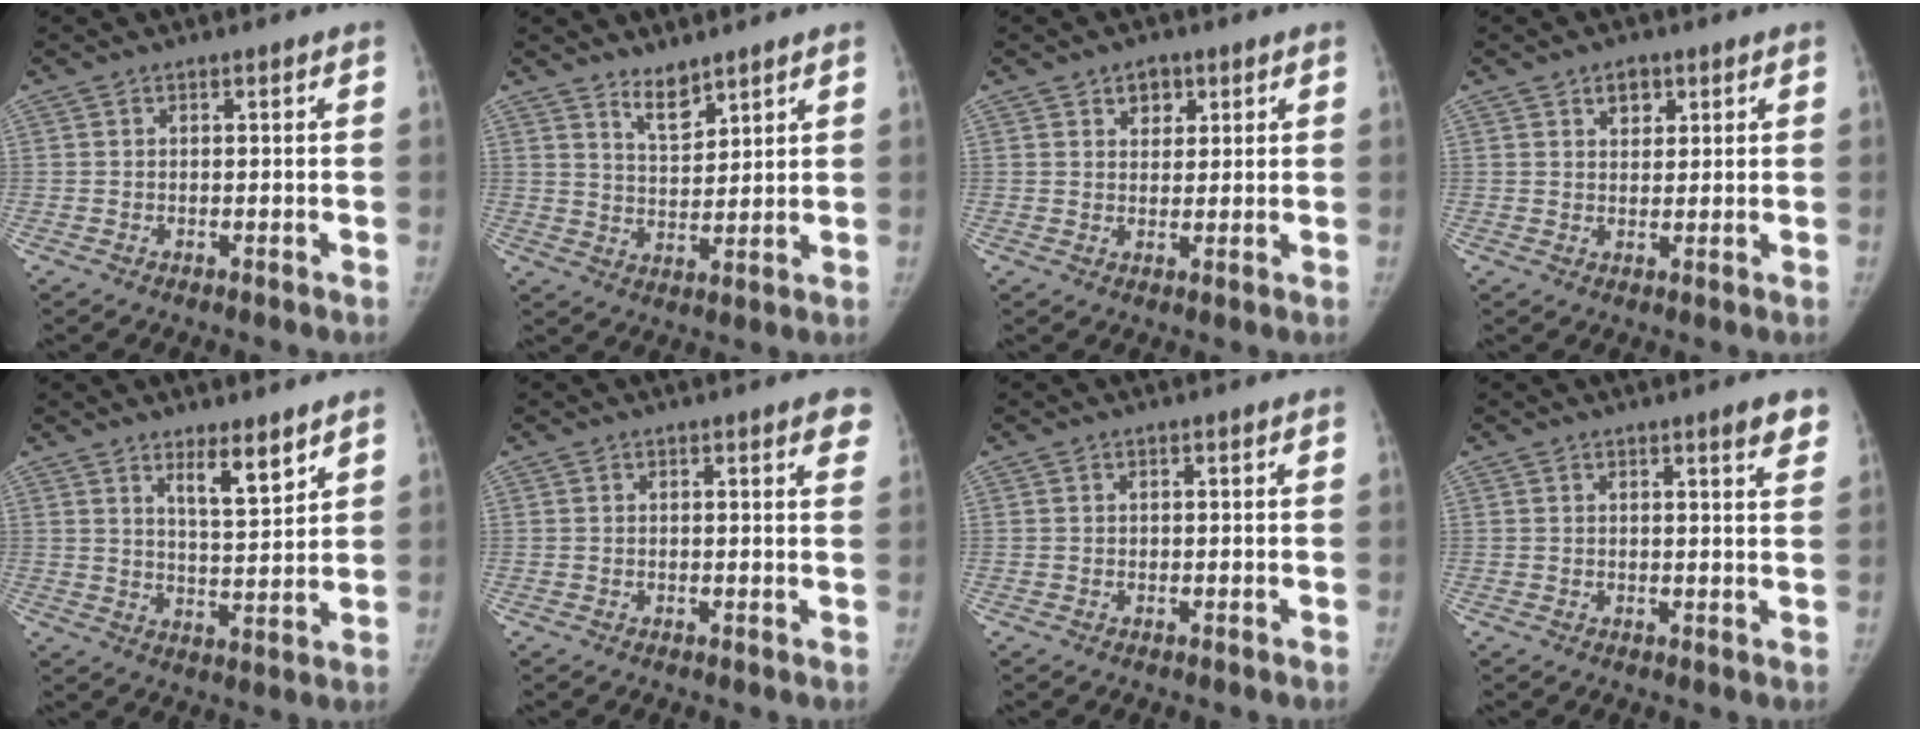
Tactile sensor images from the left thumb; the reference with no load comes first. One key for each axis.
{"total": 5.0, "fx": 4.1, "fy": 1.7, "fz": 2.2, "tx": -0.023, "ty": -0.039, "tz": 0.078}
{"total": 3.6, "fx": 1.9, "fy": 2.6, "fz": 1.5, "tx": 0.001, "ty": -0.008, "tz": 0.027}
{"total": 3.3, "fx": 1.8, "fy": 2.3, "fz": 1.6, "tx": -0.004, "ty": -0.009, "tz": 0.028}
{"total": 7.1, "fx": 4.9, "fy": 1.6, "fz": 4.9, "tx": -0.069, "ty": -0.043, "tz": 0.083}
{"total": 3.6, "fx": 2.3, "fy": 1.0, "fz": 2.6, "tx": -0.012, "ty": -0.003, "tz": 0.019}
{"total": 0.0}
{"total": 3.9, "fx": 2.6, "fy": 0.6, "fz": 2.9, "tx": -0.026, "ty": -0.013, "tz": 0.032}